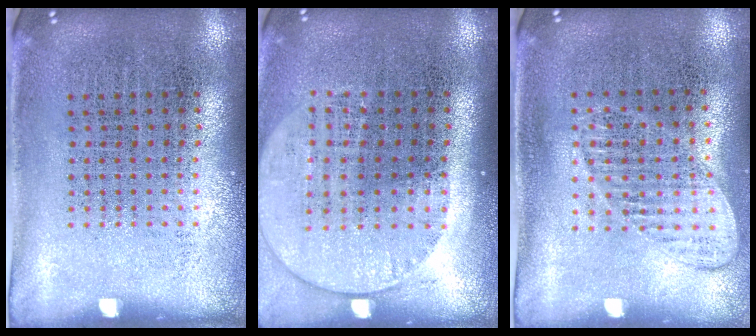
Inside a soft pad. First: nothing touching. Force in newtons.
{"total": 1.5, "press": 1.3, "slide": 0.7}
{"total": 1.0, "press": 1.0, "slide": 0.1}